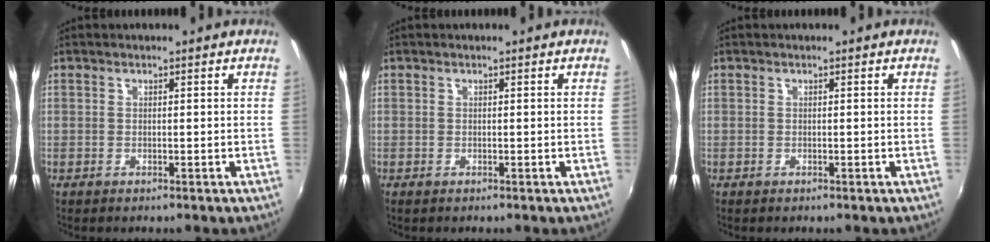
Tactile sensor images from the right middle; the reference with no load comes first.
{"total": 0.0}
{"total": 0.0}